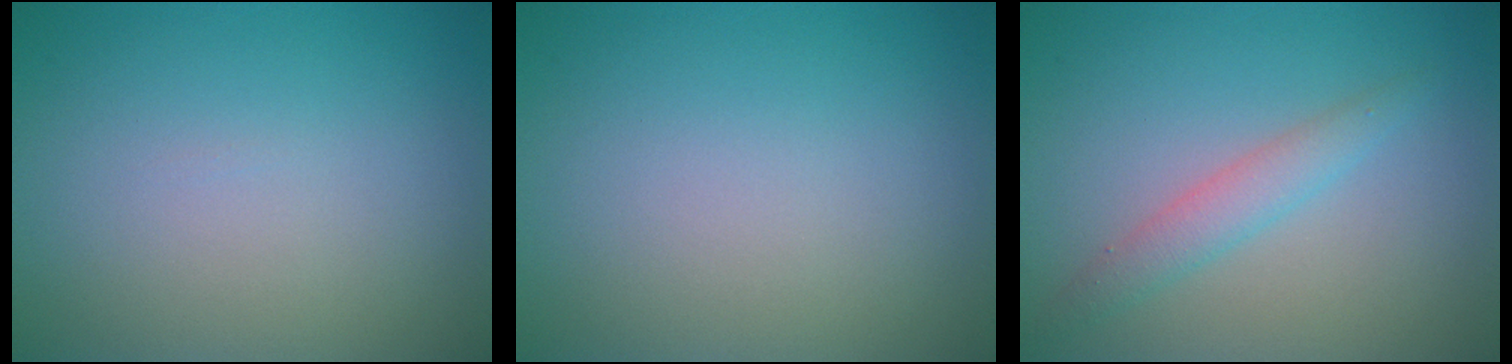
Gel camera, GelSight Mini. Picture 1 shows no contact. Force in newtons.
{"total": 0.0}
{"total": 2.3, "press": 2.3, "slide": 0.0}